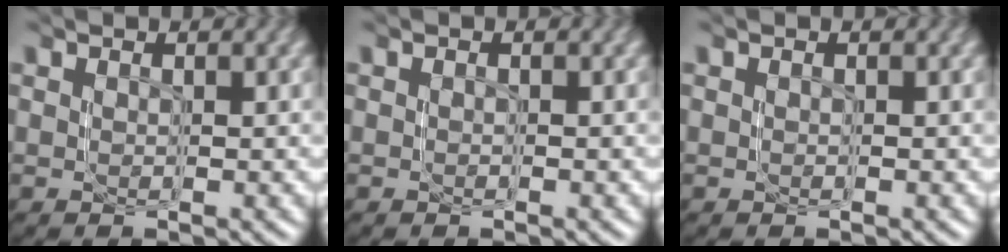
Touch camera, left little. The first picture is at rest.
{"total": 0.0}
{"total": 0.0}